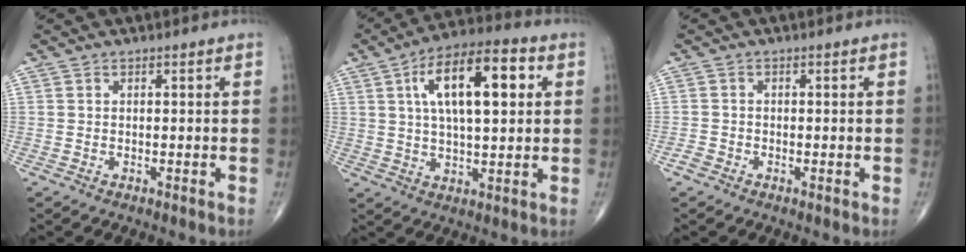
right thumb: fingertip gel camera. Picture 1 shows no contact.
{"total": 16.1, "force": [4.4, 6.5, 14.1], "torque": [-0.221, 0.012, 0.067]}
{"total": 1.4, "force": [-0.8, 0.9, 0.6], "torque": [-0.007, 0.001, -0.021]}